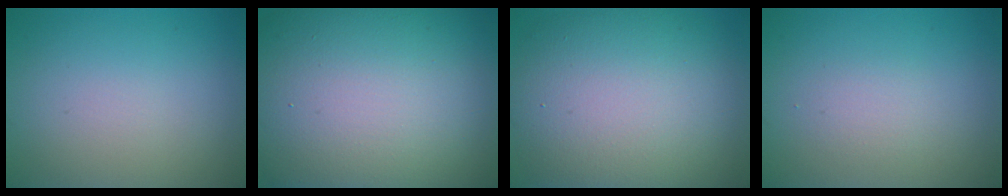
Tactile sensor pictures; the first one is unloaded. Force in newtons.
{"total": 22.7, "press": 22.7, "slide": 1.2}
{"total": 13.9, "press": 13.9, "slide": 0.8}
{"total": 1.3, "press": 1.3, "slide": 0.1}